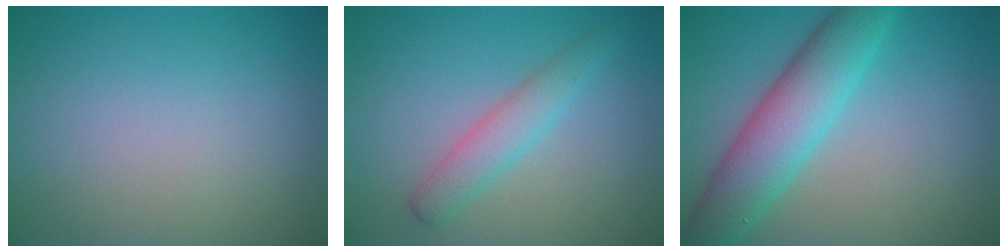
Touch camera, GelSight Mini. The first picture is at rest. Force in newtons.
{"total": 2.8, "press": 2.7, "slide": 0.1}
{"total": 6.9, "press": 6.9, "slide": 0.1}